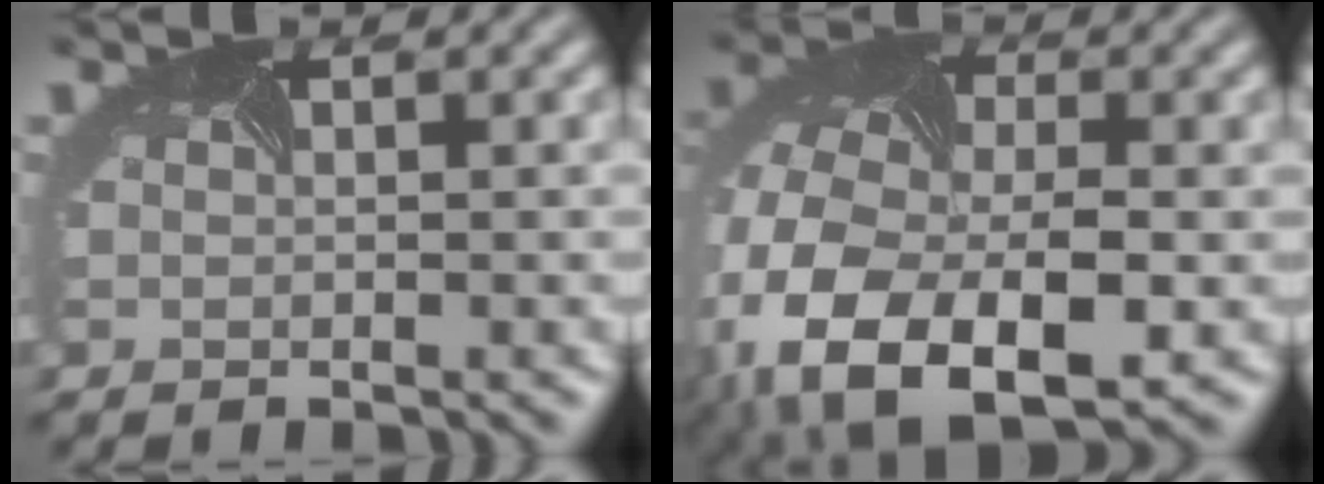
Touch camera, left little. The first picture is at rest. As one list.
[{"total": 13.7, "force": [-5.0, 8.4, 9.6], "torque": [-0.226, -0.033, -0.078]}]